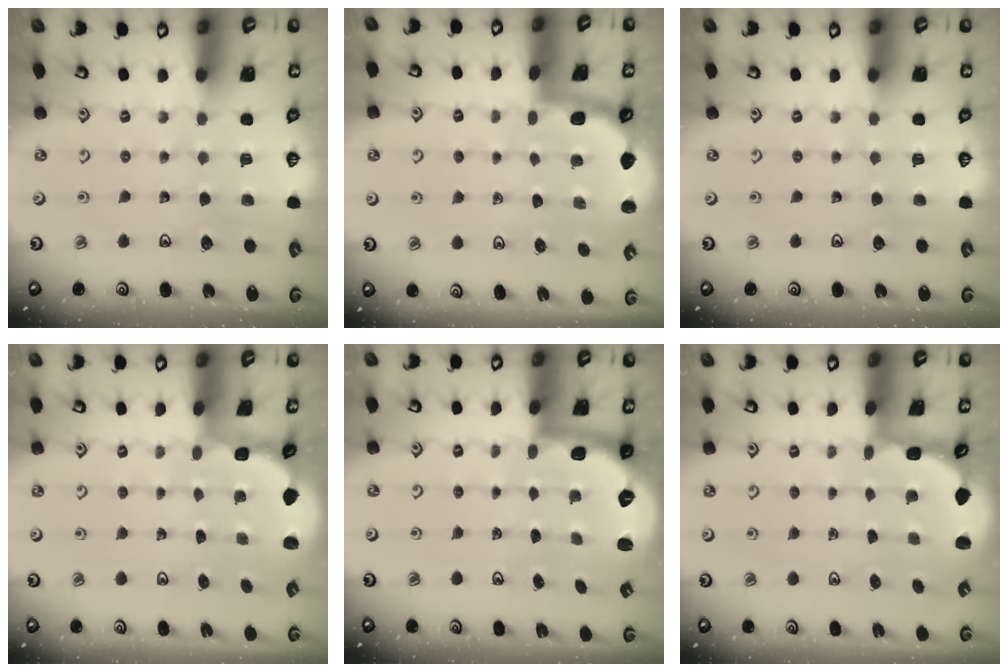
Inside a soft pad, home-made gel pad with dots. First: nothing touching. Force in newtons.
{"total": 1.8, "press": 1.8, "slide": 0.0}
{"total": 0.0}
{"total": 1.9, "press": 1.7, "slide": 0.8}
{"total": 2.0, "press": 1.6, "slide": 1.2}
{"total": 2.4, "press": 1.7, "slide": 1.7}